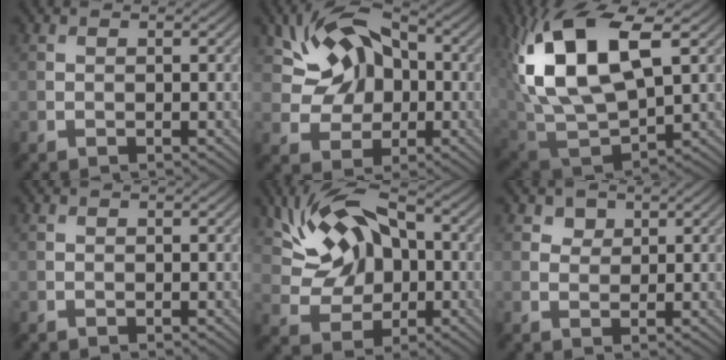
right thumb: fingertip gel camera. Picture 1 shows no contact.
{"total": 10.2, "force": [2.2, 7.3, 6.9], "torque": [-0.134, 0.013, 0.024]}
{"total": 16.0, "force": [5.1, 8.1, 12.7], "torque": [-0.268, 0.008, 0.101]}
{"total": 0.0}
{"total": 11.3, "force": [2.5, 7.3, 8.3], "torque": [-0.172, 0.016, 0.033]}
{"total": 1.7, "force": [1.0, 1.3, 0.4], "torque": [-0.006, -0.002, 0.018]}